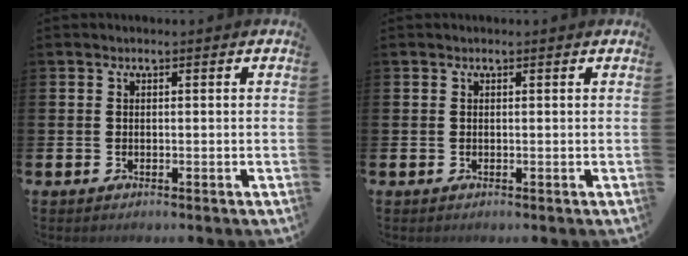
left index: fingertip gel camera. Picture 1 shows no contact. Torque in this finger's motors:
{"motor_torque": [0.99, -1.15, 0.07, 0.00]}